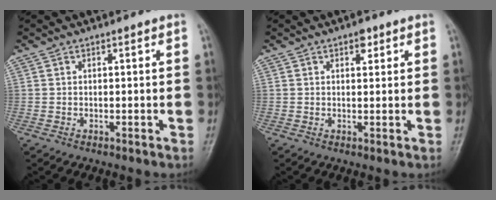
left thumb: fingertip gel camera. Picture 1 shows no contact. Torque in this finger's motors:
{"motor_torque": [0.84, 0.51, 0.05, -0.07, 0.03]}